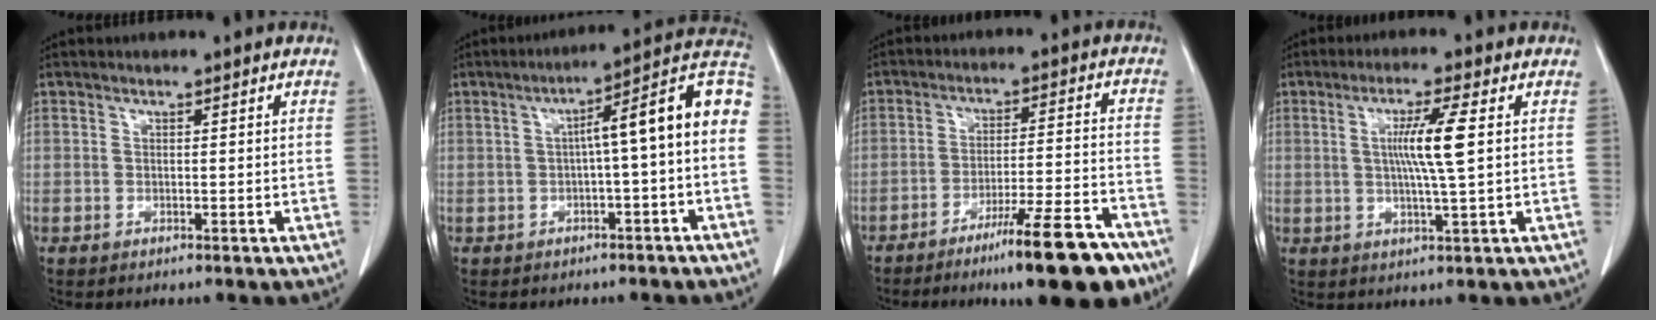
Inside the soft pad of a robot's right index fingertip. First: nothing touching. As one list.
[{"total": 11.7, "force": [0.2, 0.5, 11.7], "torque": [-0.160, 0.045, -0.003]}, {"total": 14.4, "force": [-10.2, 1.2, 10.1], "torque": [-0.131, 0.002, -0.156]}, {"total": 6.8, "force": [1.0, -0.7, 6.7], "torque": [-0.123, -0.003, 0.019]}]